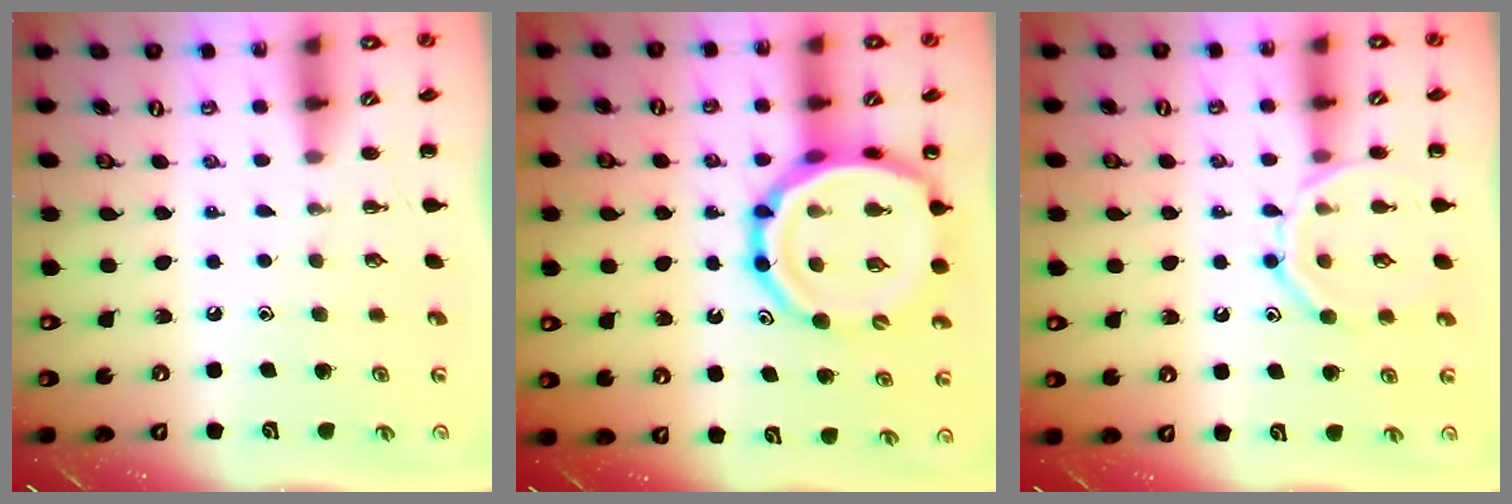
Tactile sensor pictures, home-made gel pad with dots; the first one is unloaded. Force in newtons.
{"total": 19.4, "press": 18.8, "slide": 4.5}
{"total": 12.6, "press": 12.5, "slide": 1.0}